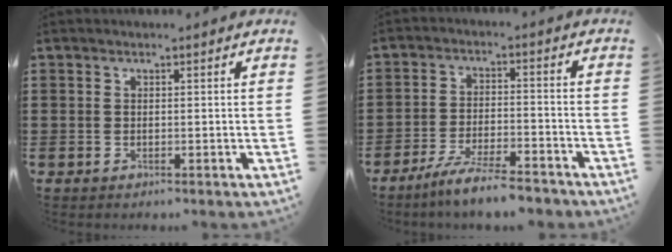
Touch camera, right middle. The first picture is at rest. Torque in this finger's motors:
{"motor_torque": [1.54, -0.59, 0.19, 0.13]}